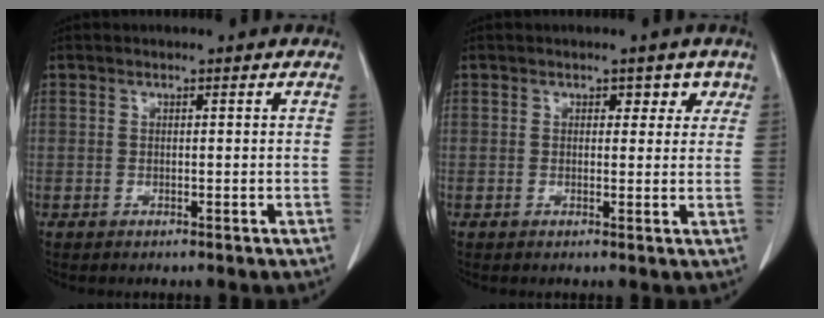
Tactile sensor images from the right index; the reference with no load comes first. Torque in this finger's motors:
{"motor_torque": [0.04, 0.06, 0.00, 0.00]}